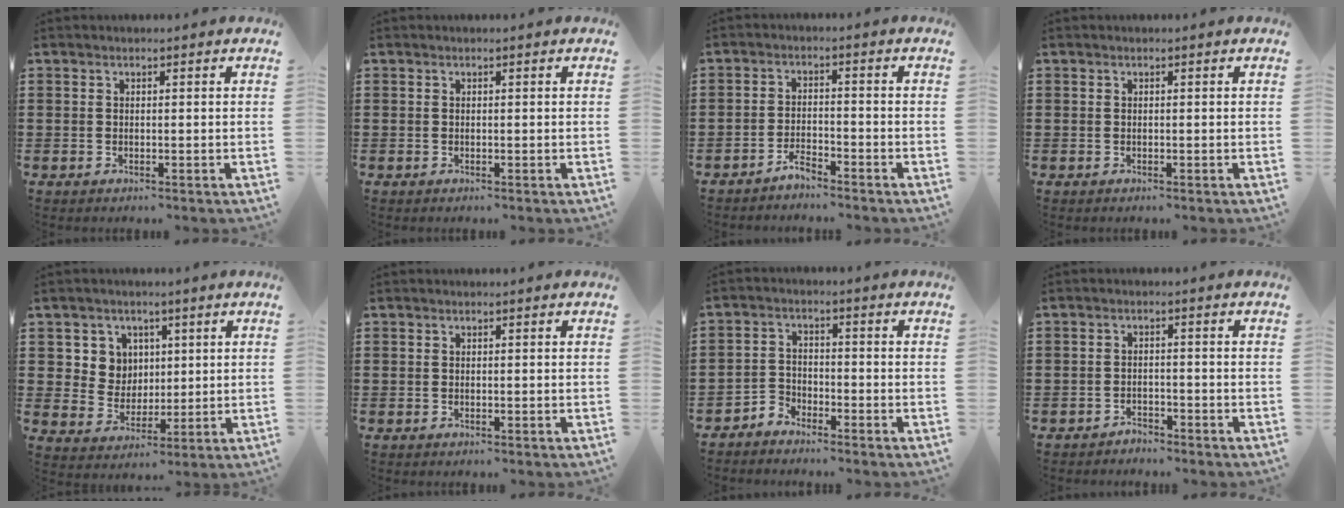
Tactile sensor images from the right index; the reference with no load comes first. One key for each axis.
{"total": 0.0}
{"total": 2.8, "fx": -2.7, "fy": 0.3, "fz": 0.4, "tx": -0.014, "ty": 0.005, "tz": -0.056}
{"total": 0.0}
{"total": 5.9, "fx": 2.3, "fy": 5.4, "fz": 0.8, "tx": -0.039, "ty": 0.011, "tz": 0.042}
{"total": 0.0}
{"total": 2.8, "fx": -2.7, "fy": 0.9, "fz": 0.0, "tx": -0.011, "ty": 0.004, "tz": -0.058}
{"total": 1.9, "fx": -1.9, "fy": 0.4, "fz": 0.0, "tx": -0.008, "ty": 0.003, "tz": -0.042}